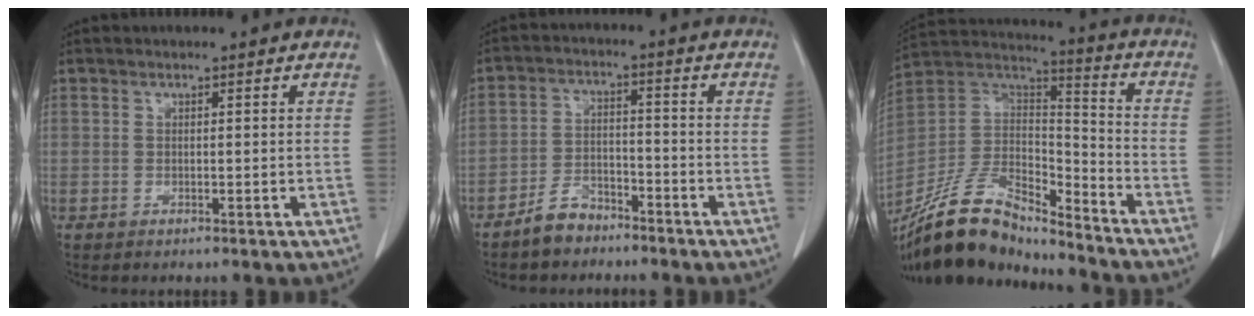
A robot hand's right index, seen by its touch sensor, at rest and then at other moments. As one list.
[{"total": 5.2, "force": [-4.4, 2.3, 1.7], "torque": [-0.036, 0.006, -0.077]}, {"total": 17.6, "force": [-15.0, 4.7, 7.9], "torque": [-0.144, 0.030, -0.272]}]